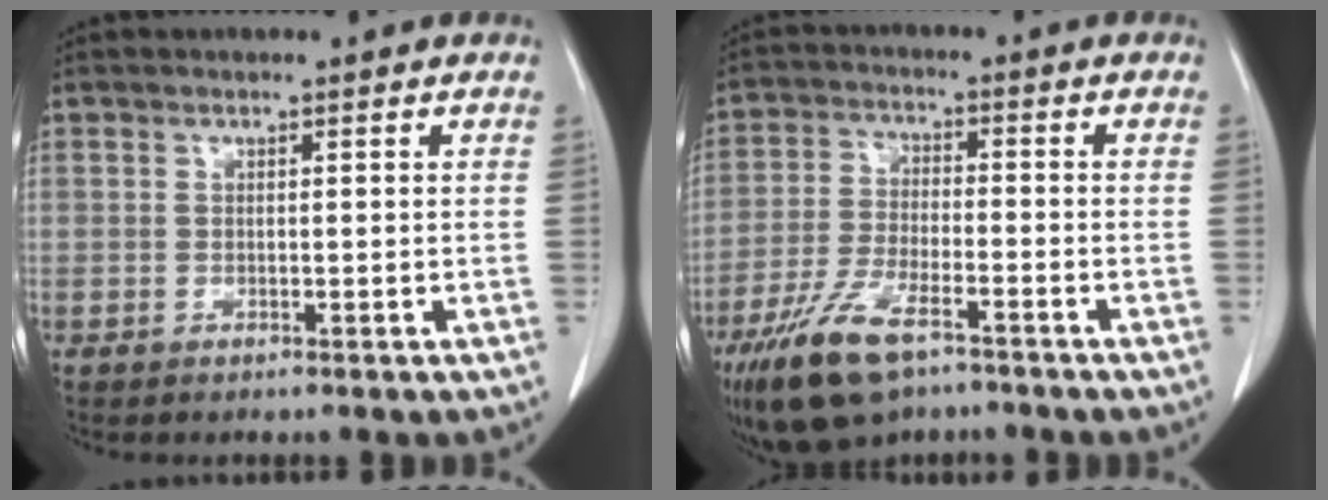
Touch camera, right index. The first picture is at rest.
{"total": 11.3, "force": [-7.3, 3.6, 7.8], "torque": [-0.160, -0.017, -0.131]}